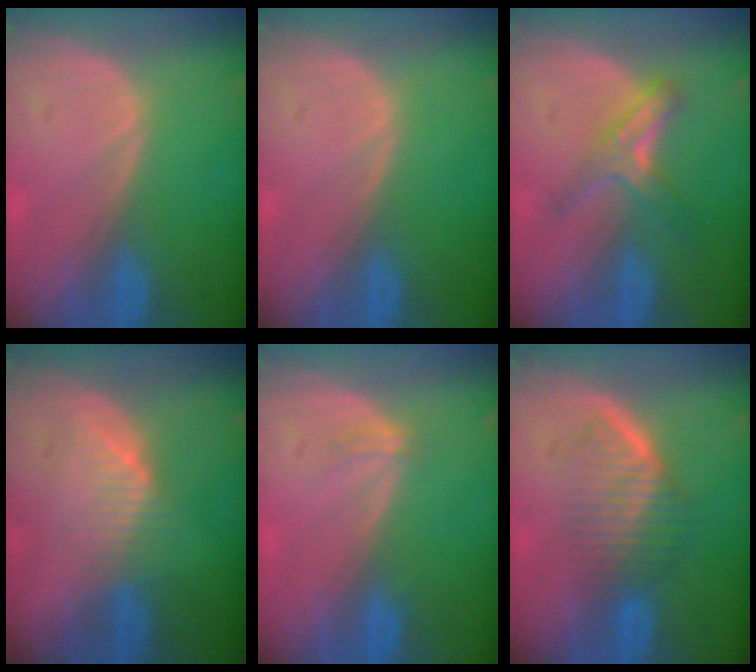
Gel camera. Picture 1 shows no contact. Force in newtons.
{"total": 0.0}
{"total": 5.6, "press": 4.9, "slide": 2.6}
{"total": 4.3, "press": 4.3, "slide": 0.4}
{"total": 1.5, "press": 1.1, "slide": 1.0}
{"total": 6.6, "press": 5.9, "slide": 3.1}